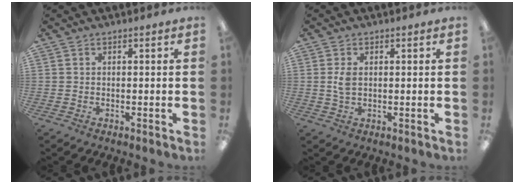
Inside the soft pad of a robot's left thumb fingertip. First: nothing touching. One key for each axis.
{"total": 3.5, "fx": 0.5, "fy": 2.2, "fz": 2.6, "tx": -0.054, "ty": -0.001, "tz": 0.003}